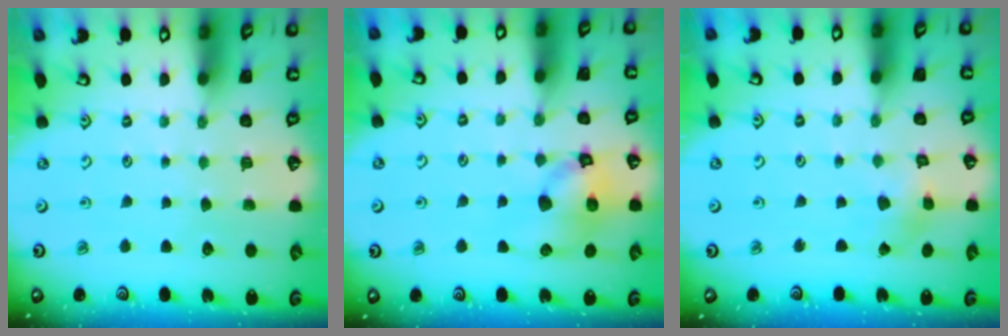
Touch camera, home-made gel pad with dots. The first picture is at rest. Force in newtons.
{"total": 11.7, "press": 11.5, "slide": 1.7}
{"total": 2.6, "press": 2.6, "slide": 0.1}